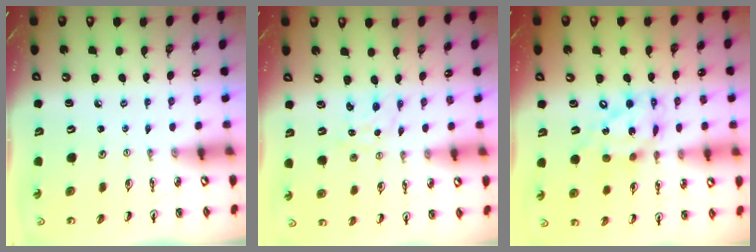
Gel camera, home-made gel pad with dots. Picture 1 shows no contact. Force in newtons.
{"total": 0.0}
{"total": 16.2, "press": 16.1, "slide": 1.7}